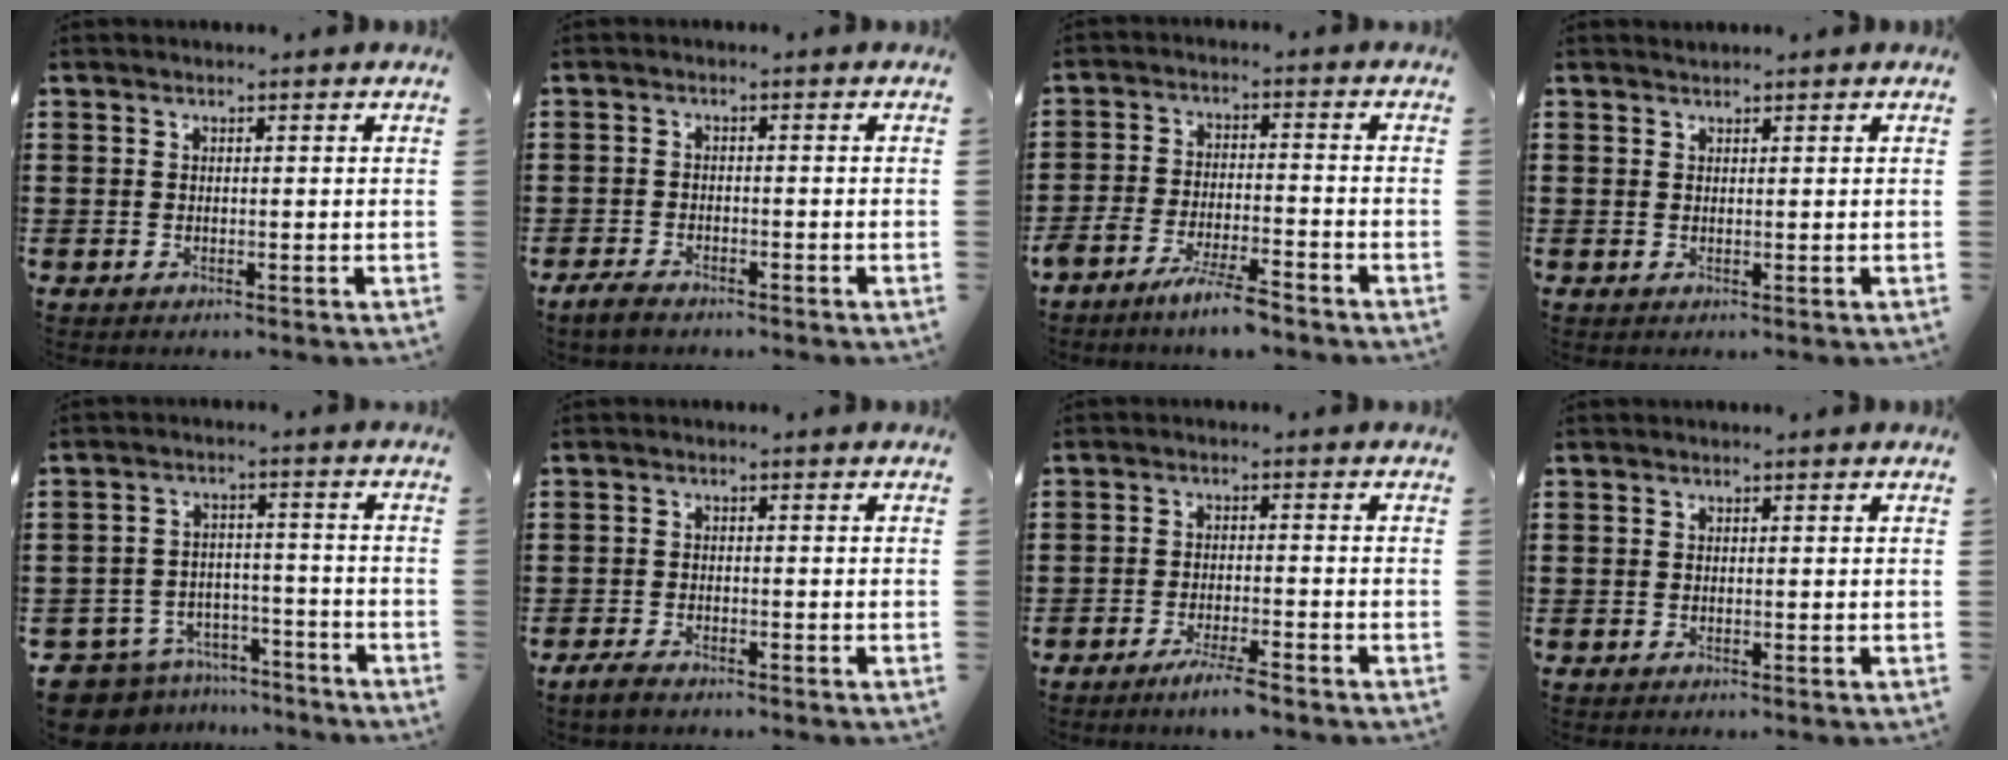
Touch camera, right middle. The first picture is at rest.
{"total": 2.1, "force": [-1.8, 0.9, 0.6], "torque": [-0.028, -0.002, -0.042]}
{"total": 6.0, "force": [-5.1, 0.5, 3.0], "torque": [-0.059, -0.003, -0.094]}
{"total": 0.7, "force": [0.6, 0.0, -0.2], "torque": [0.002, -0.002, 0.013]}
{"total": 7.3, "force": [-7.0, 2.1, 0.7], "torque": [-0.042, 0.011, -0.147]}
{"total": 1.9, "force": [-1.7, 0.7, 0.6], "torque": [-0.020, 0.000, -0.036]}
{"total": 3.7, "force": [-2.9, 0.1, 2.3], "torque": [-0.043, -0.003, -0.052]}
{"total": 0.0}